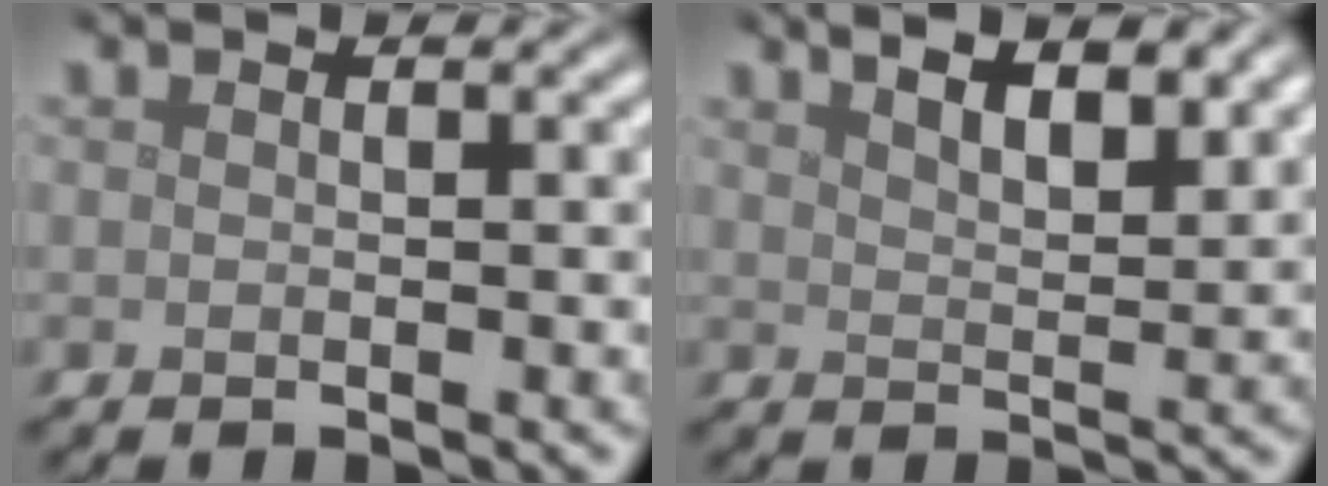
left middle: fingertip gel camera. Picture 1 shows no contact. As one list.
[{"total": 7.2, "force": [5.0, 2.7, 4.4], "torque": [-0.038, 0.026, 0.045]}]